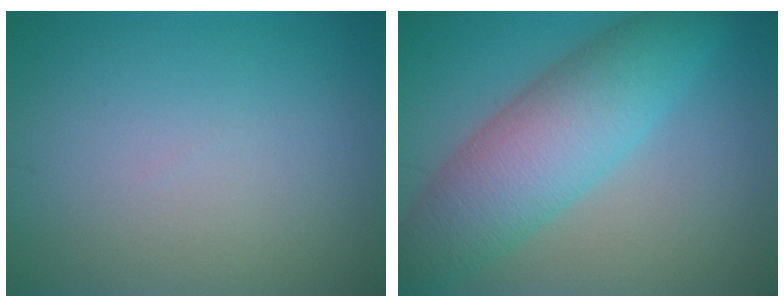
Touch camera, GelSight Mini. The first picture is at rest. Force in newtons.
{"total": 7.9, "press": 7.9, "slide": 0.2}